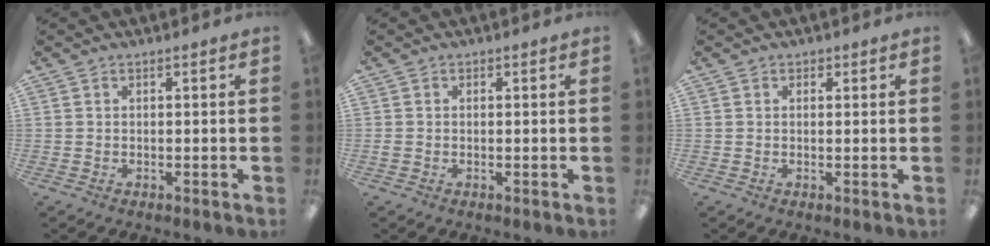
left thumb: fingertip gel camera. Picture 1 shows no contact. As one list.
[{"total": 0.6, "force": [-0.1, 0.6, 0.1], "torque": [-0.001, 0.003, -0.004]}, {"total": 0.9, "force": [0.6, 0.6, -0.2], "torque": [0.011, 0.000, 0.008]}]